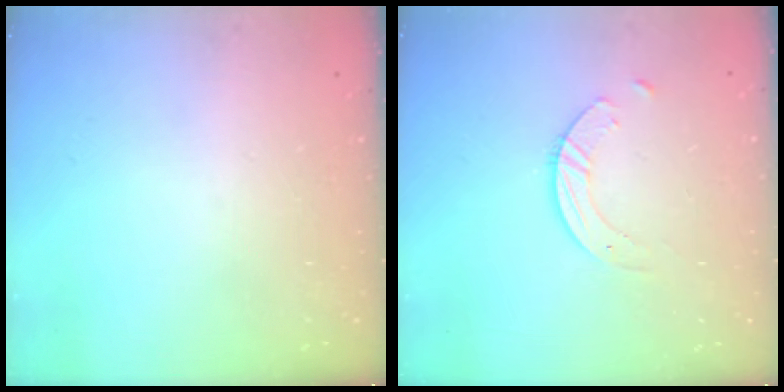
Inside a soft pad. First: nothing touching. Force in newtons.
{"total": 3.8, "press": 3.8, "slide": 0.4}